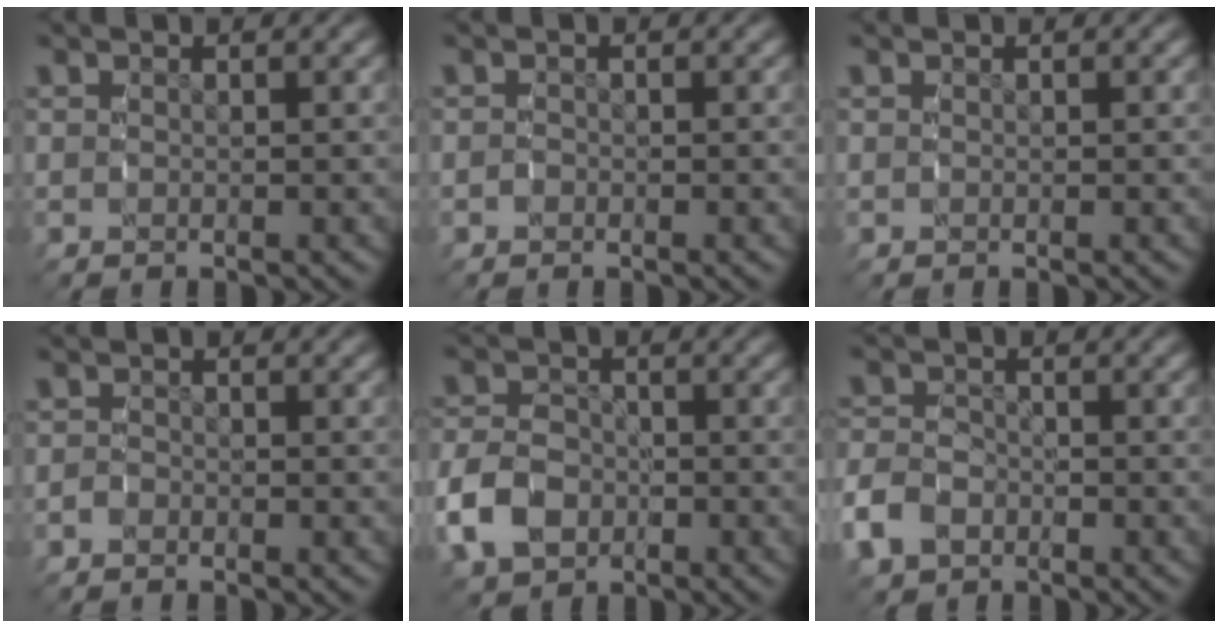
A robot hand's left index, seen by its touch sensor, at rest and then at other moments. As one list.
[{"total": 0.7, "force": [-0.6, 0.1, -0.3], "torque": [0.001, -0.002, -0.012]}, {"total": 0.0}, {"total": 1.2, "force": [-1.0, 0.5, -0.4], "torque": [0.000, -0.003, -0.020]}, {"total": 5.5, "force": [-2.1, 4.7, 2.0], "torque": [-0.050, -0.018, -0.033]}, {"total": 4.3, "force": [-2.2, 3.5, 1.1], "torque": [-0.044, -0.018, -0.037]}]